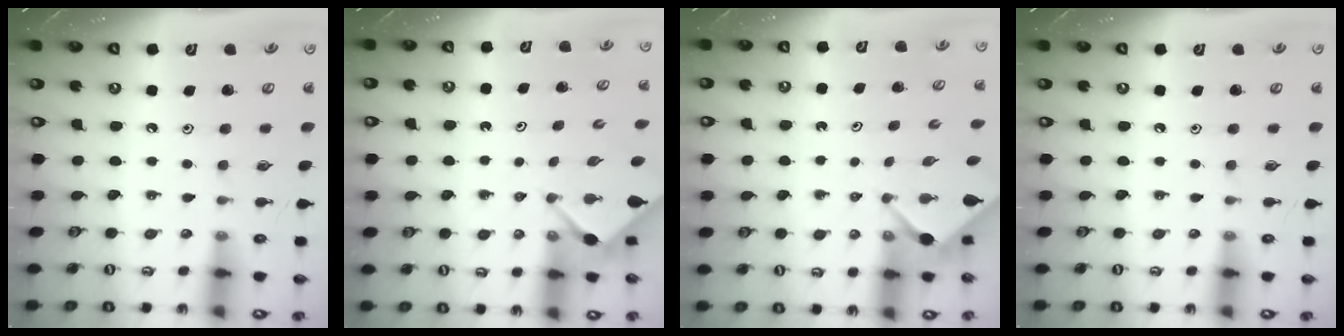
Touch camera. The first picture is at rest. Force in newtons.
{"total": 3.2, "press": 3.1, "slide": 0.4}
{"total": 2.5, "press": 2.5, "slide": 0.2}
{"total": 0.0}